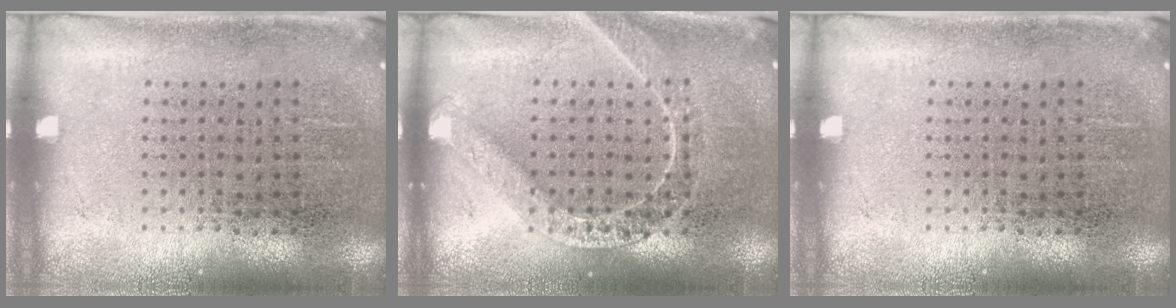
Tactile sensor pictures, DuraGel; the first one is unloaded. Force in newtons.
{"total": 2.2, "press": 2.2, "slide": 0.3}
{"total": 0.0}